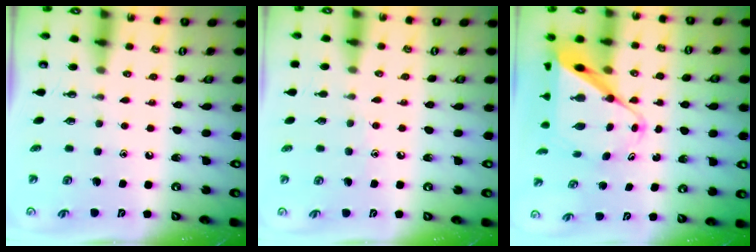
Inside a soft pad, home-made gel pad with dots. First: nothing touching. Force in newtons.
{"total": 3.9, "press": 3.8, "slide": 0.5}
{"total": 11.7, "press": 11.7, "slide": 1.0}